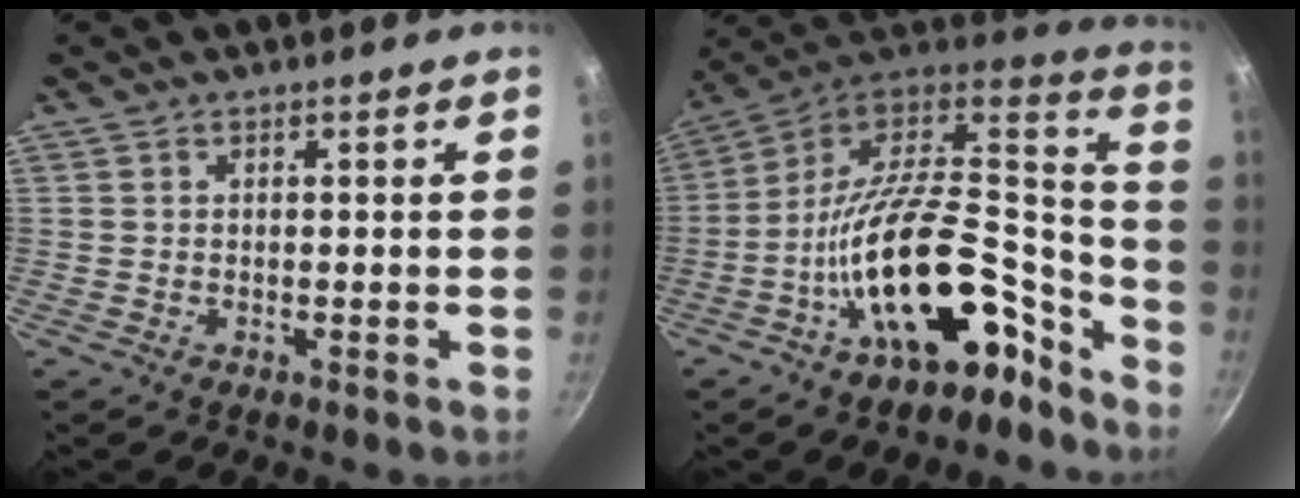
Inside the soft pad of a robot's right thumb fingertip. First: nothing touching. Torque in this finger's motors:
{"motor_torque": [2.60, 1.76, 2.13, -0.64, 0.79]}